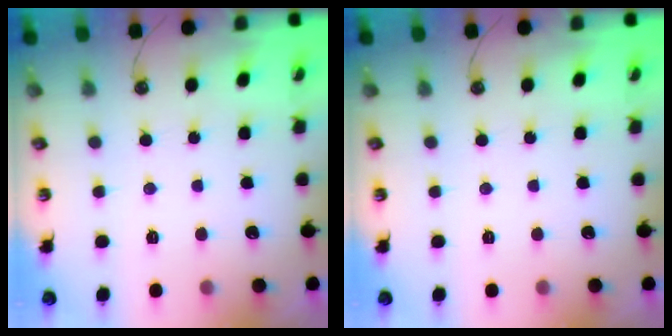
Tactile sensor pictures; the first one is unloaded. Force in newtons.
{"total": 0.0}